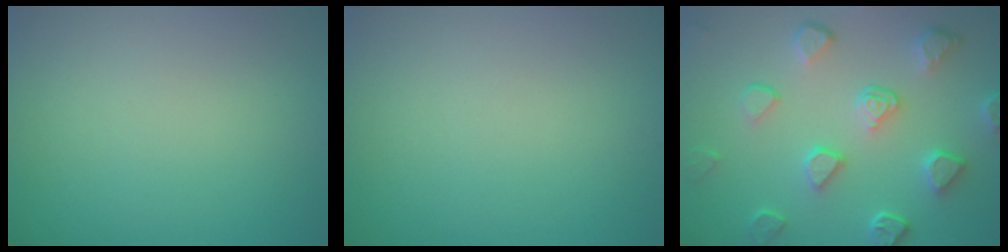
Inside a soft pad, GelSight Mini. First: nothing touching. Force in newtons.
{"total": 0.0}
{"total": 5.1, "press": 4.2, "slide": 2.9}